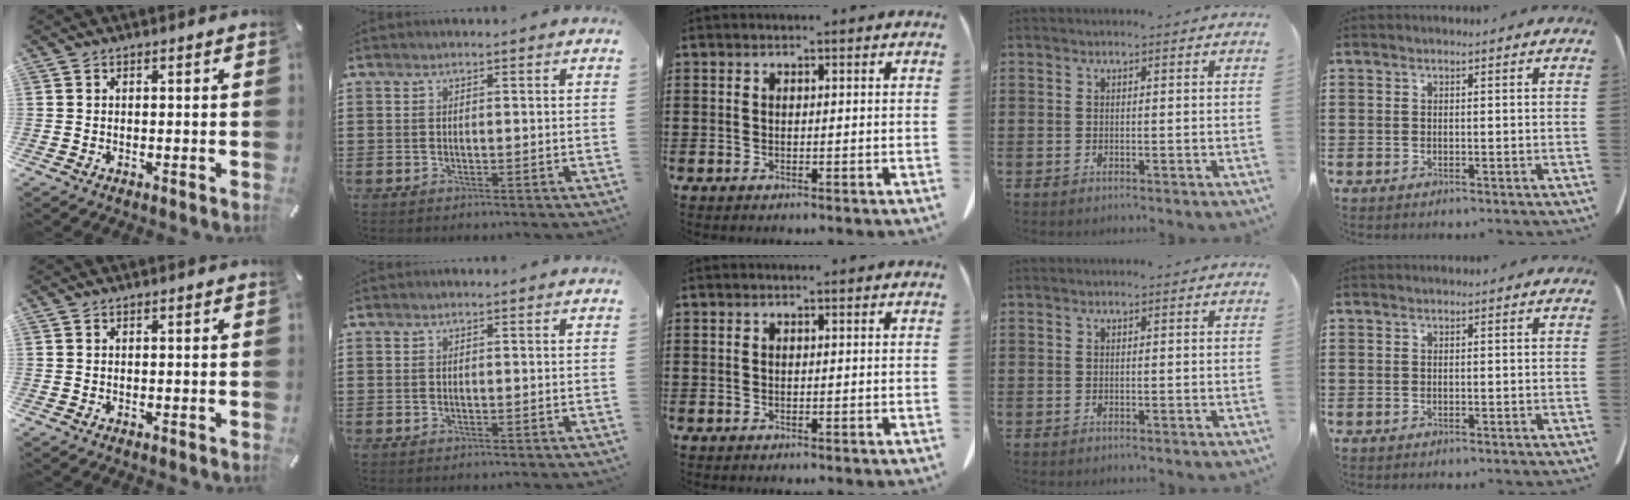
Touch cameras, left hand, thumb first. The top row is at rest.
{}